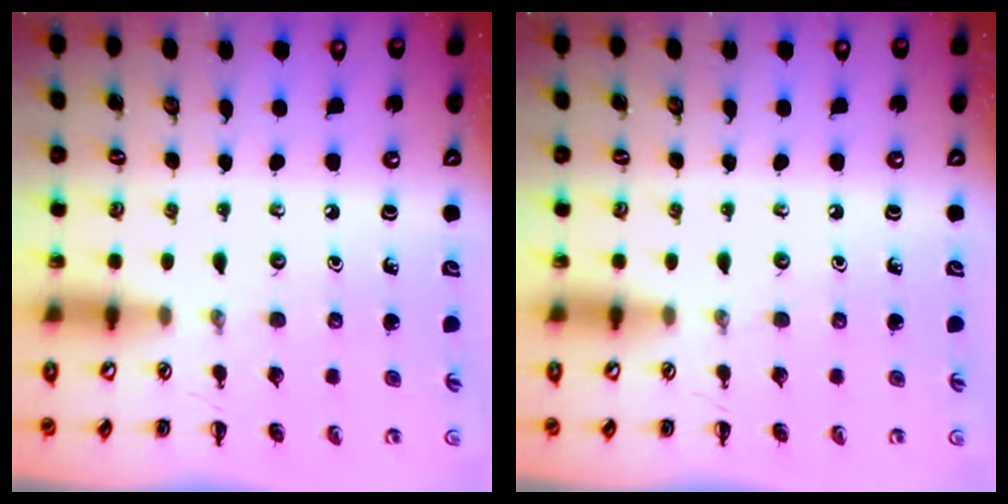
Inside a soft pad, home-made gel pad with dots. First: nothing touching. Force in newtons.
{"total": 0.0}